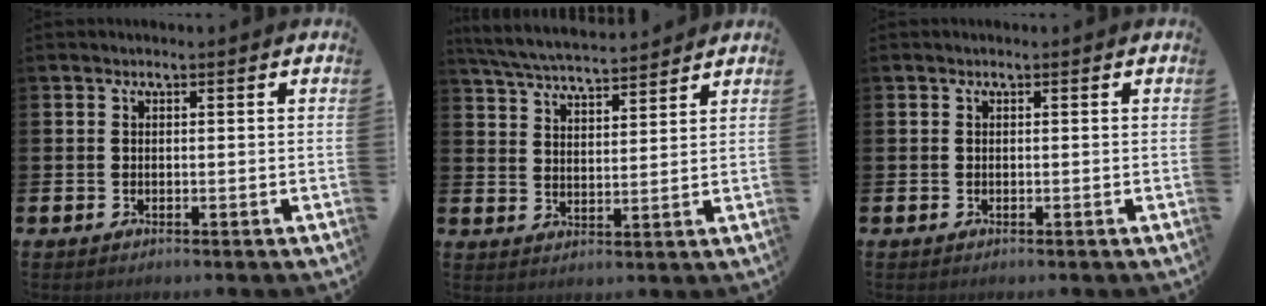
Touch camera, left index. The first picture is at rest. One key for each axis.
{"total": 5.9, "fx": 5.8, "fy": 0.5, "fz": 1.1, "tx": -0.044, "ty": -0.030, "tz": 0.104}
{"total": 0.0}